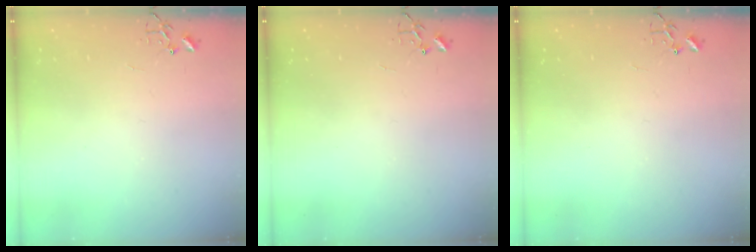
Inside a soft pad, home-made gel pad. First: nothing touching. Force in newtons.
{"total": 0.0}
{"total": 0.0}